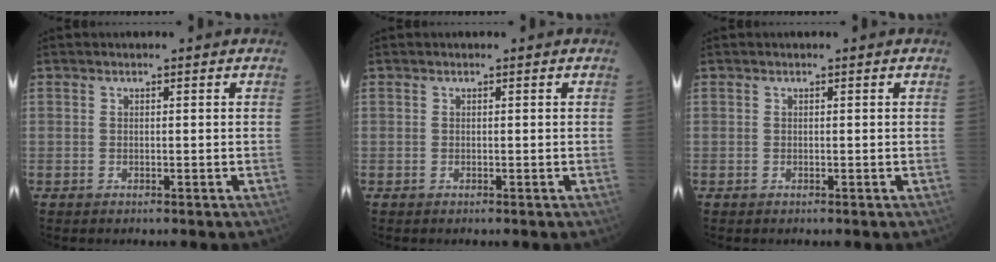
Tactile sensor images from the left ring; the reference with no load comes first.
{"total": 0.0}
{"total": 0.0}